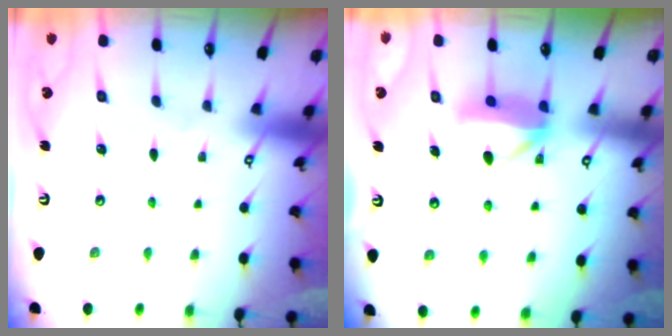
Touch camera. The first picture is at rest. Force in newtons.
{"total": 7.4, "press": 7.4, "slide": 0.6}